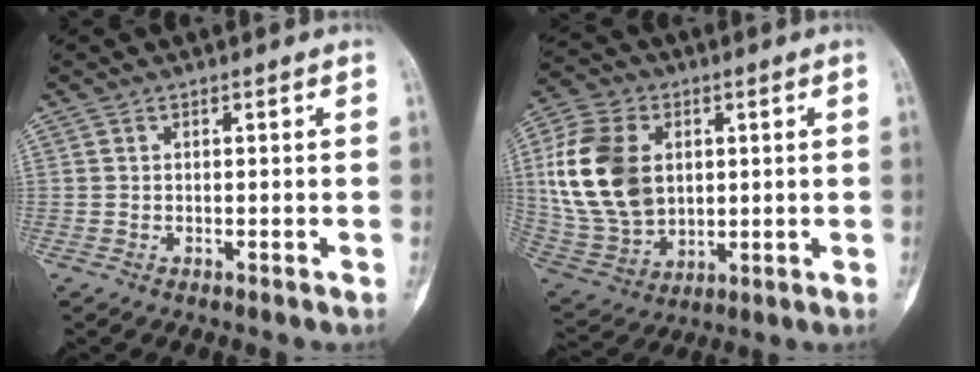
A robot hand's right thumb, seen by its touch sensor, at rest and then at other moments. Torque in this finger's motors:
{"motor_torque": [1.86, 2.29, 1.70, 0.36, 0.18]}